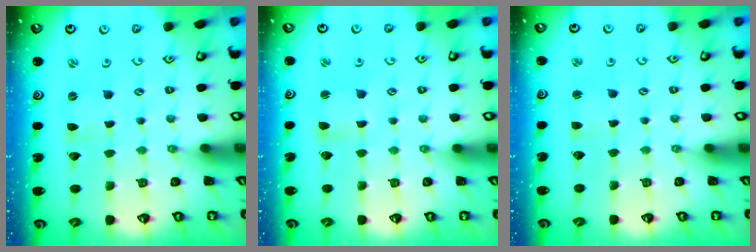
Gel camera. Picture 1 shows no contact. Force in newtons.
{"total": 2.4, "press": 2.4, "slide": 0.3}
{"total": 1.9, "press": 1.9, "slide": 0.3}